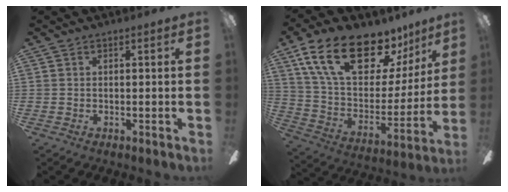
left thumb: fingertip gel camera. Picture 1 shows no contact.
{"total": 23.5, "force": [15.3, 11.0, 14.0], "torque": [-0.238, -0.087, 0.270]}